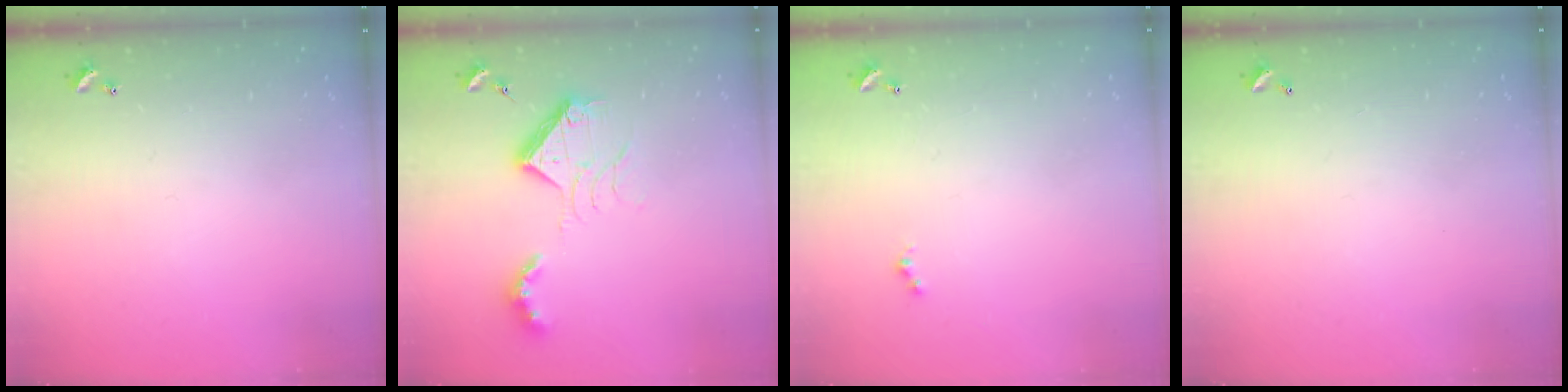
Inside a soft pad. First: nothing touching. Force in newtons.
{"total": 12.0, "press": 12.0, "slide": 0.4}
{"total": 0.8, "press": 0.5, "slide": 0.5}
{"total": 2.8, "press": 2.8, "slide": 0.1}